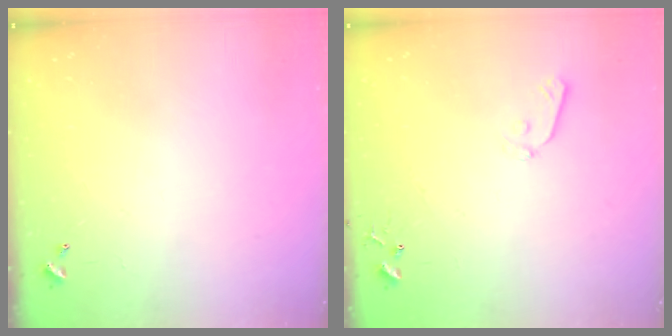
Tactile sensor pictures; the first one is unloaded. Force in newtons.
{"total": 5.9, "press": 5.8, "slide": 0.6}